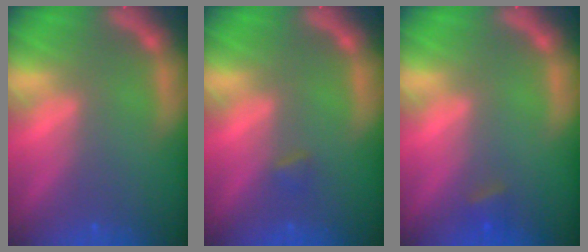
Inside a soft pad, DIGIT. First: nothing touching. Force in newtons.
{"total": 0.9}
{"total": 1.4}